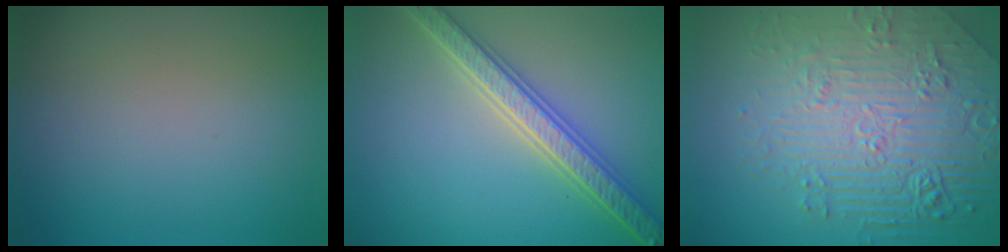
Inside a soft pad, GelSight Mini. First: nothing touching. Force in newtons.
{"total": 4.8, "press": 4.7, "slide": 1.1}
{"total": 8.5, "press": 6.3, "slide": 5.7}